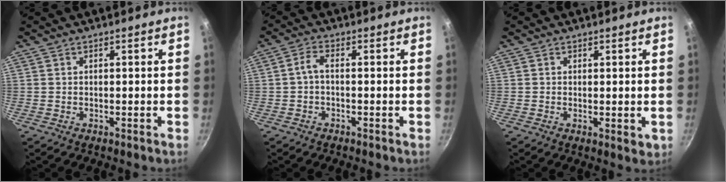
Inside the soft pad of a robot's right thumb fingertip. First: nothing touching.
{"total": 2.7, "force": [-0.6, 1.1, 2.4], "torque": [-0.059, 0.015, -0.018]}
{"total": 2.0, "force": [0.2, 0.9, 1.8], "torque": [-0.025, -0.006, 0.002]}